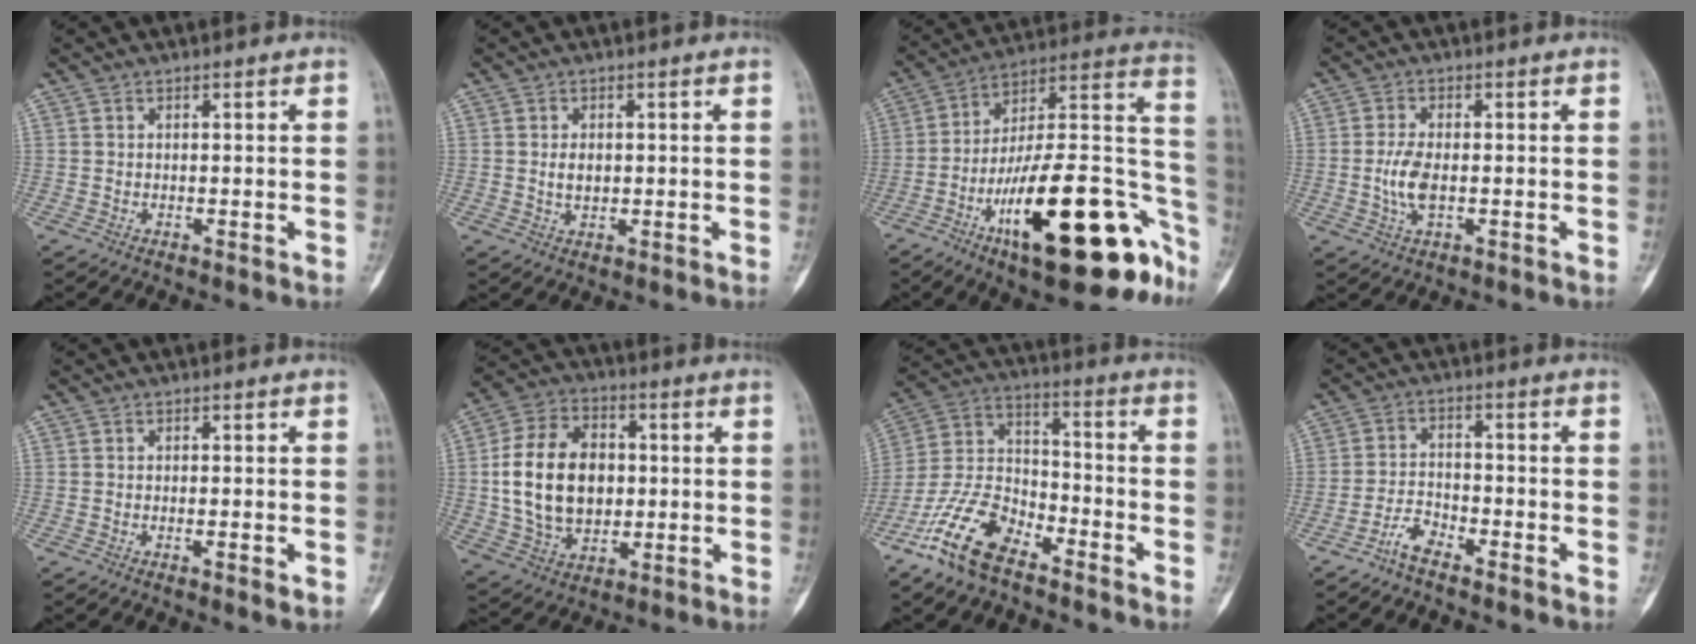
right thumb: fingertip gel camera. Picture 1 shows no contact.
{"total": 2.8, "force": [0.3, 1.9, 2.1], "torque": [-0.030, -0.002, 0.008]}
{"total": 31.3, "force": [-13.9, 10.6, 25.9], "torque": [-0.298, 0.080, -0.211]}
{"total": 5.3, "force": [-0.6, 2.6, 4.6], "torque": [-0.100, -0.002, -0.013]}
{"total": 1.9, "force": [-0.5, 0.5, 1.8], "torque": [-0.027, -0.004, -0.008]}
{"total": 17.9, "force": [0.9, 12.7, 12.6], "torque": [-0.204, 0.009, 0.021]}
{"total": 14.7, "force": [-9.7, 6.7, 8.7], "torque": [-0.173, 0.056, -0.197]}
{"total": 4.3, "force": [-3.5, 1.2, 2.1], "torque": [-0.043, 0.023, -0.073]}